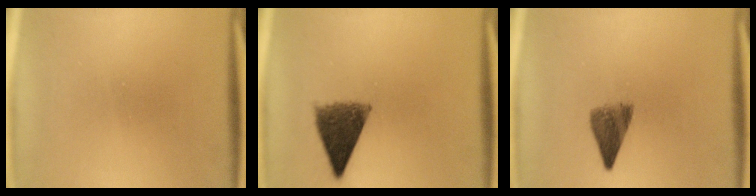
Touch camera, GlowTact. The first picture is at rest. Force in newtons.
{"total": 8.2}
{"total": 4.7}